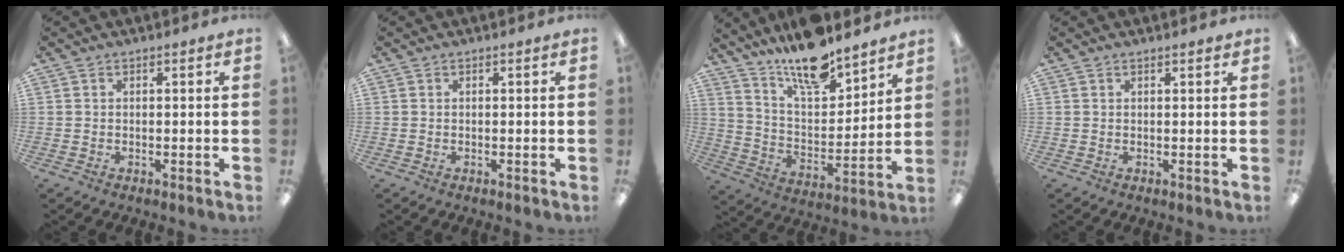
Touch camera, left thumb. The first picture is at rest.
{"total": 0.0}
{"total": 14.4, "force": [12.7, 3.5, 5.9], "torque": [-0.115, -0.088, 0.225]}
{"total": 0.8, "force": [0.7, 0.1, 0.3], "torque": [0.001, -0.003, 0.011]}